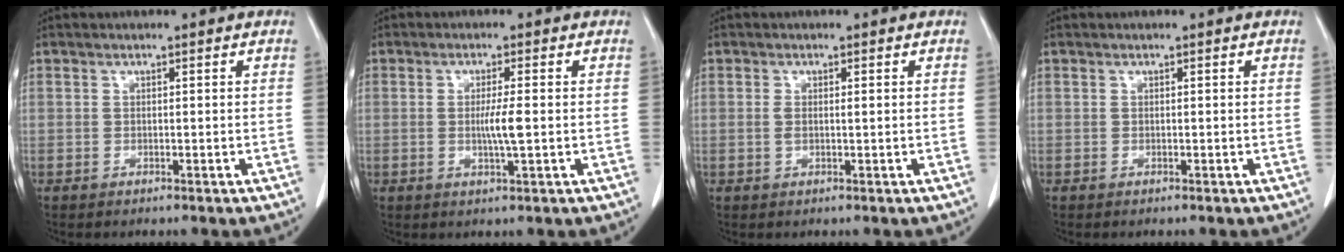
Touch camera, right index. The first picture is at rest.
{"total": 3.6, "force": [-0.3, -0.2, 3.6], "torque": [-0.069, -0.006, -0.004]}
{"total": 1.7, "force": [0.2, 0.6, 1.6], "torque": [-0.037, 0.003, 0.004]}
{"total": 0.0}